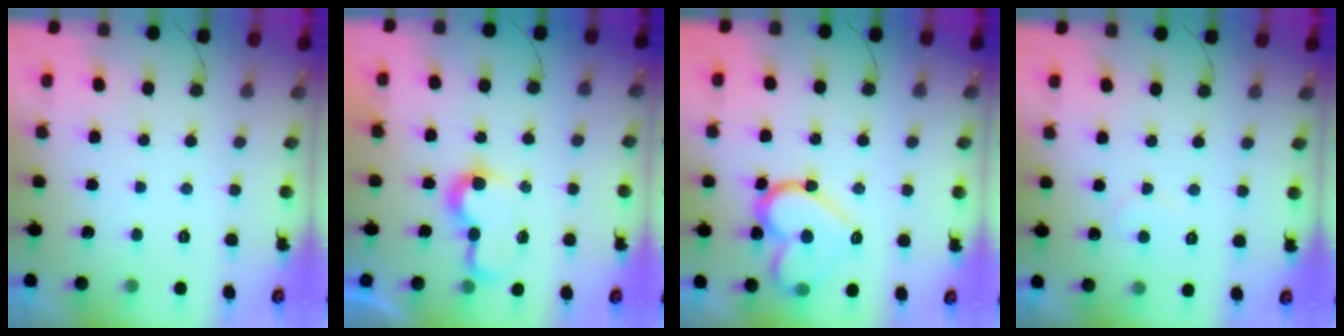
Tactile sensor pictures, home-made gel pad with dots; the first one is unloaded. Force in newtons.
{"total": 7.9, "press": 7.9, "slide": 0.7}
{"total": 16.2, "press": 16.2, "slide": 1.4}
{"total": 5.7, "press": 5.7, "slide": 0.4}